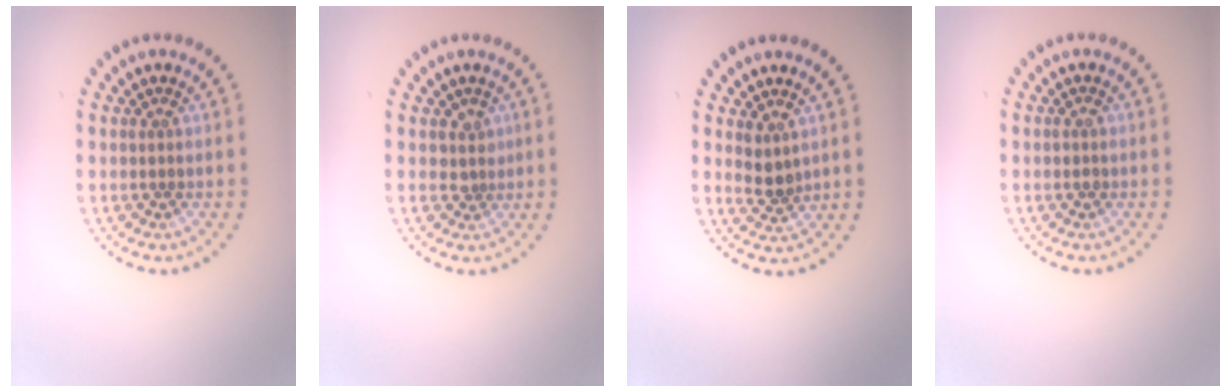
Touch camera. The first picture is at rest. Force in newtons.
{"total": 1.5, "press": 1.0, "slide": 1.0}
{"total": 1.8, "press": 1.4, "slide": 1.1}
{"total": 0.8, "press": 0.7, "slide": 0.3}